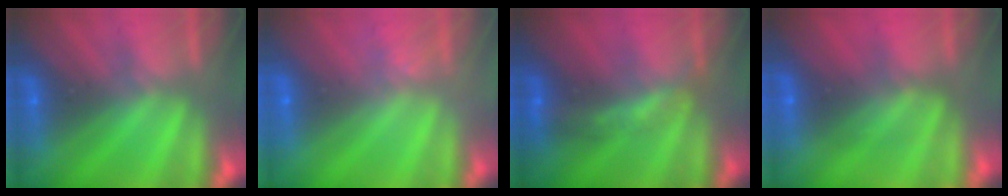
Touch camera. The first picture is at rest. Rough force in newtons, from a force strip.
{"total": 1.7}
{"total": 2.0}
{"total": 2.6}